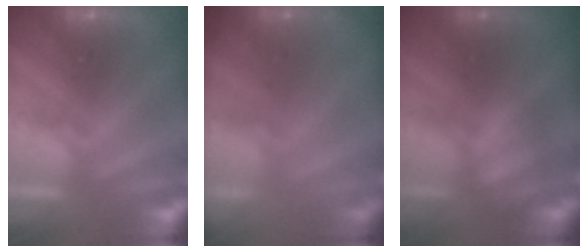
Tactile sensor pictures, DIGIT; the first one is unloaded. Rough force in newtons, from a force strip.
{"total": 5.7}
{"total": 2.4}